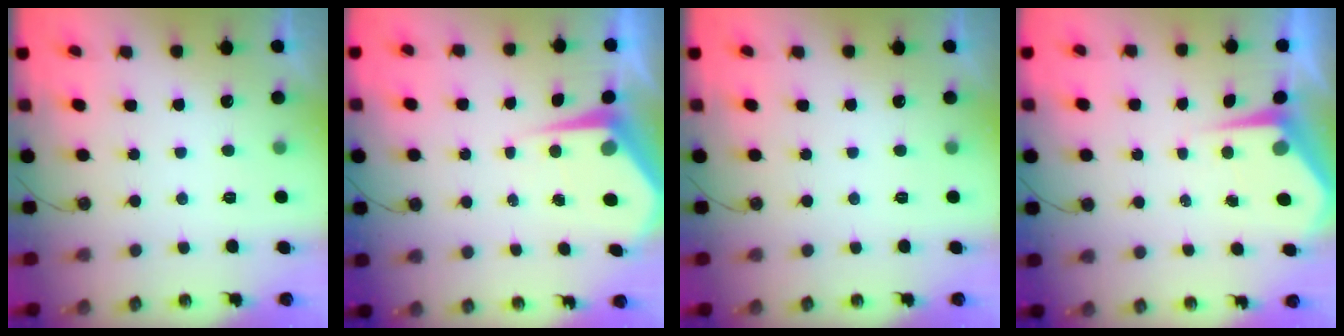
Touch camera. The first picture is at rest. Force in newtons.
{"total": 5.9, "press": 5.9, "slide": 0.6}
{"total": 0.0}
{"total": 5.0, "press": 5.0, "slide": 0.6}